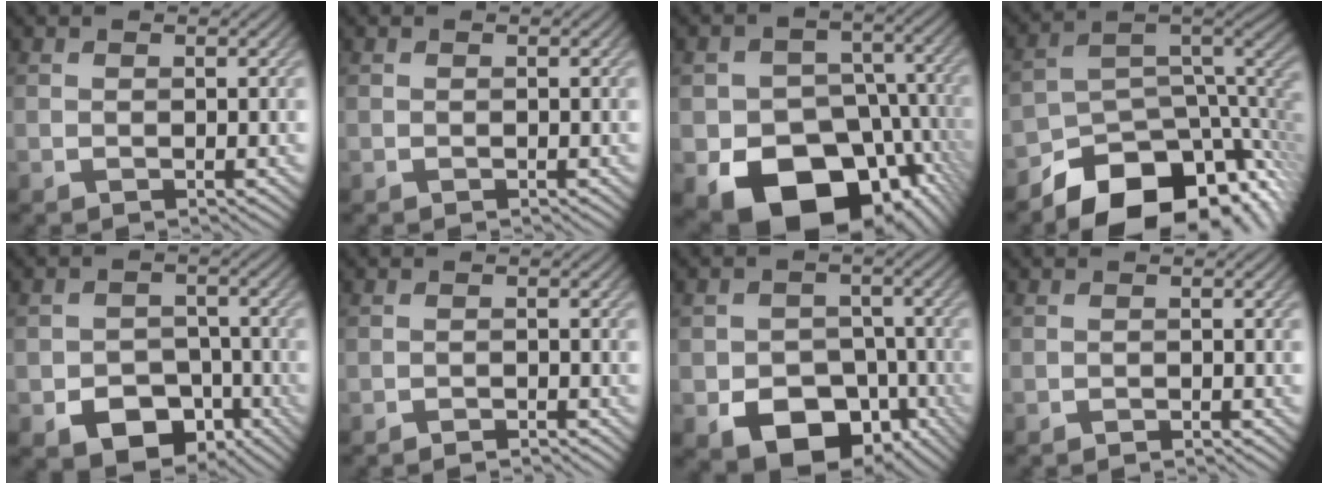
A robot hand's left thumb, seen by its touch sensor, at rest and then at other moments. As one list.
[{"total": 0.0}, {"total": 18.3, "force": [-9.2, 13.0, 9.0], "torque": [-0.130, -0.043, -0.130]}, {"total": 14.4, "force": [-10.0, 6.7, 7.8], "torque": [-0.142, -0.020, -0.153]}, {"total": 8.5, "force": [-4.9, 5.7, 4.0], "torque": [-0.072, -0.021, -0.078]}, {"total": 1.2, "force": [-1.2, 0.1, 0.3], "torque": [-0.002, 0.002, -0.023]}, {"total": 11.1, "force": [-5.7, 7.7, 5.6], "torque": [-0.091, -0.023, -0.094]}, {"total": 0.9, "force": [-0.9, 0.1, 0.2], "torque": [-0.002, 0.000, -0.017]}]